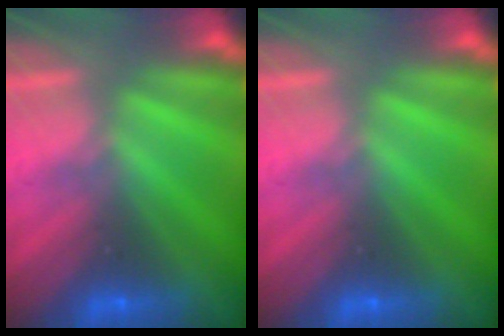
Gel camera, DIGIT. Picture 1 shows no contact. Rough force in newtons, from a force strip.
{"total": 0.0}